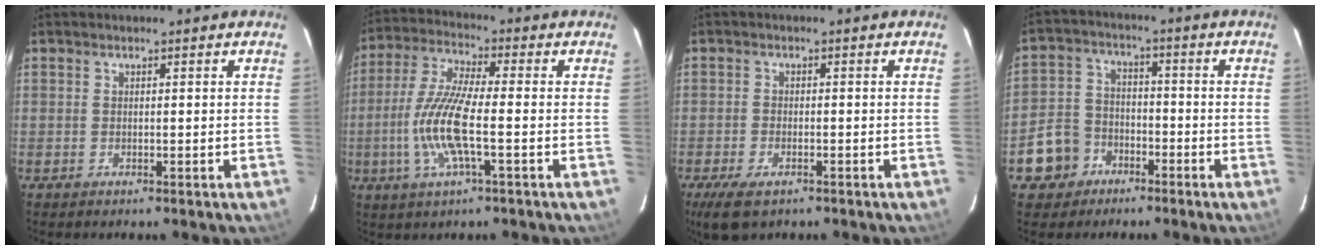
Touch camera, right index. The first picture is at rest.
{"total": 11.7, "force": [-2.7, 1.9, 11.3], "torque": [-0.241, -0.003, -0.056]}
{"total": 5.8, "force": [-3.7, 2.6, 3.6], "torque": [-0.088, -0.018, -0.067]}
{"total": 8.6, "force": [-4.7, 6.9, 2.1], "torque": [-0.069, 0.028, -0.075]}